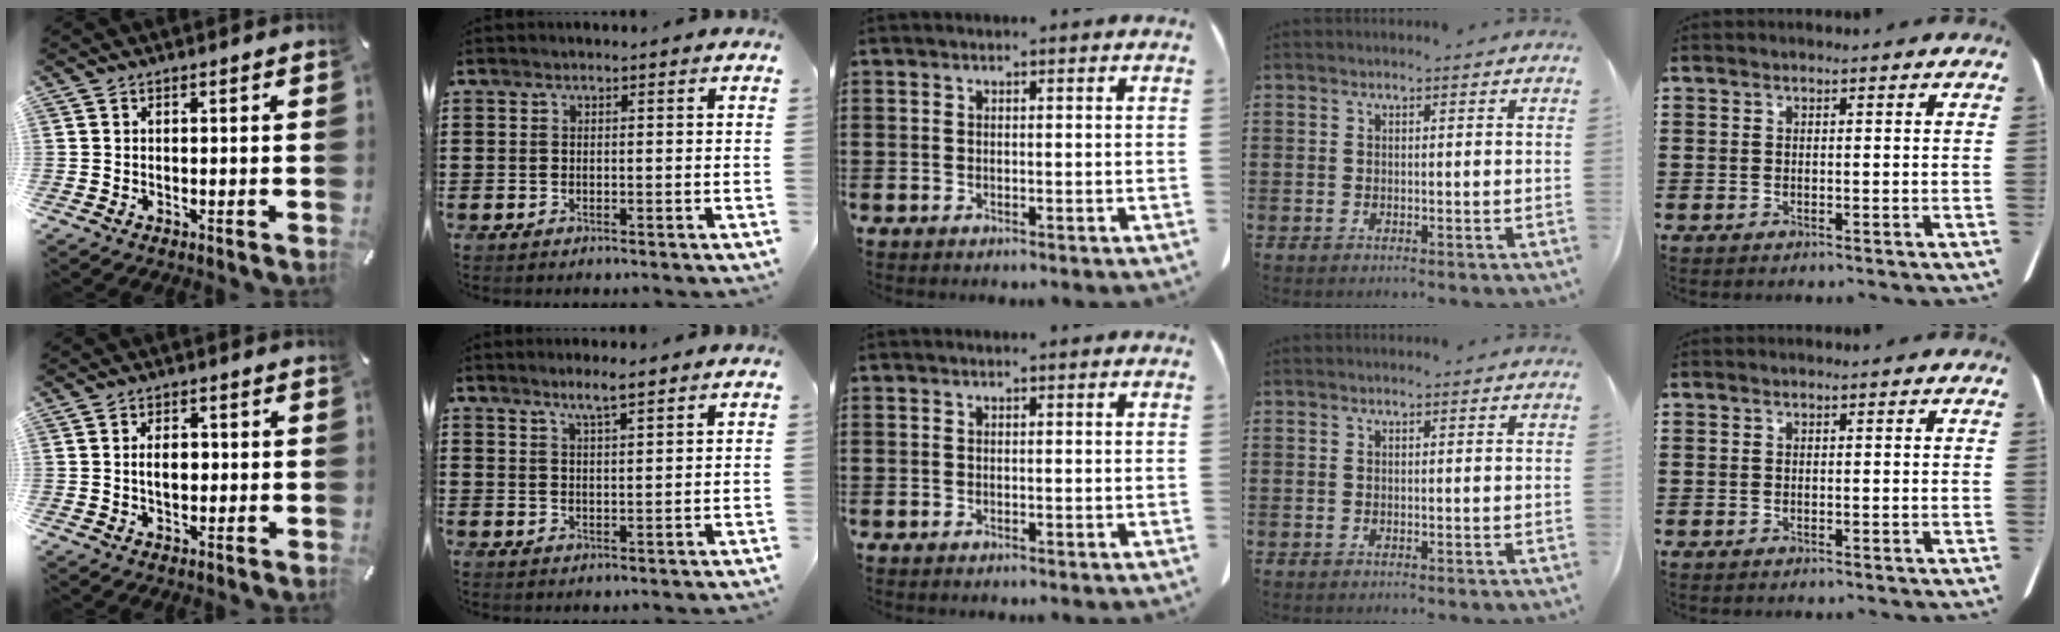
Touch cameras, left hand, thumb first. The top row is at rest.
{"thumb": {"total": 4.4, "force": [0.1, 2.8, 3.4], "torque": [-0.050, 0.002, -0.003]}, "index": {"total": 3.6, "force": [2.9, 0.3, 2.2], "torque": [-0.049, 0.002, 0.050]}}